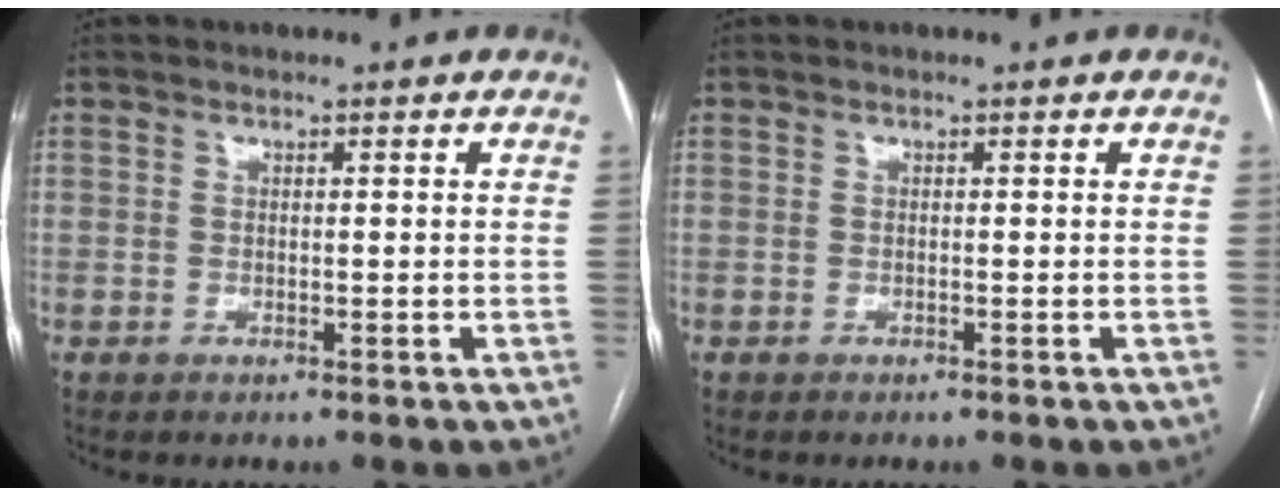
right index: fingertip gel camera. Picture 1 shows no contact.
{"total": 0.0}